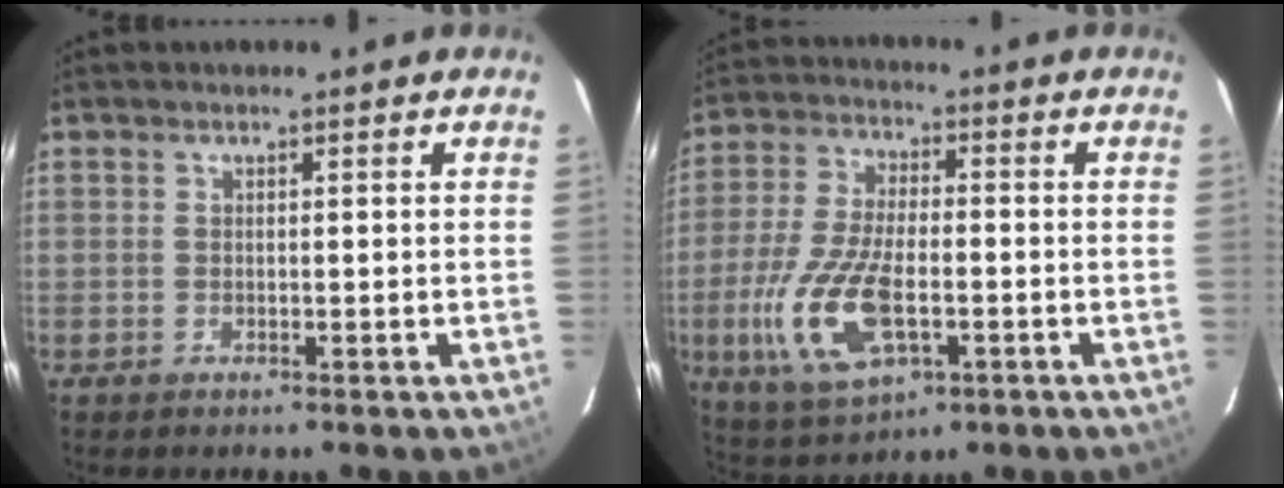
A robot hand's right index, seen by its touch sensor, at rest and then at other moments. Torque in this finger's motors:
{"motor_torque": [1.80, -0.34, 1.02, 0.21]}